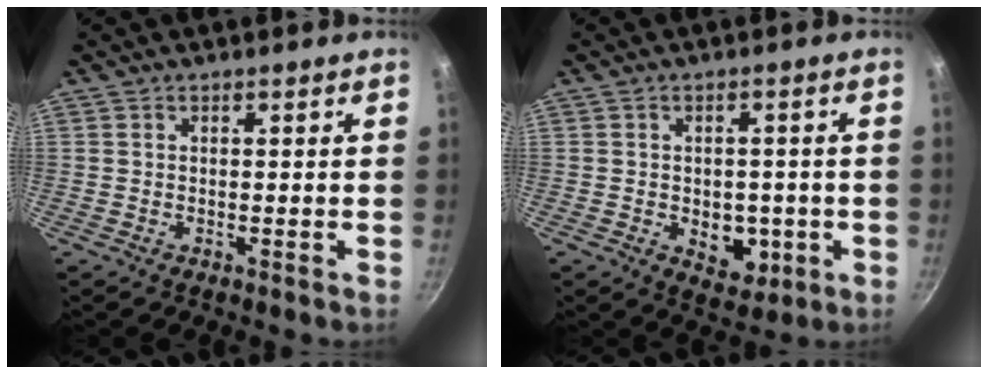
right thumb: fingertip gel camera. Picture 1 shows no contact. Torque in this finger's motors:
{"motor_torque": [-0.32, 0.37, -0.39, 0.11, 0.07]}